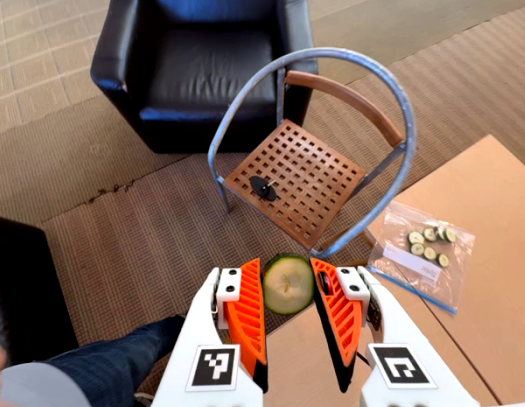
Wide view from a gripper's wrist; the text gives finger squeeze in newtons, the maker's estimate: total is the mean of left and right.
{"total": 7.2, "left": 6.9, "right": 7.4}